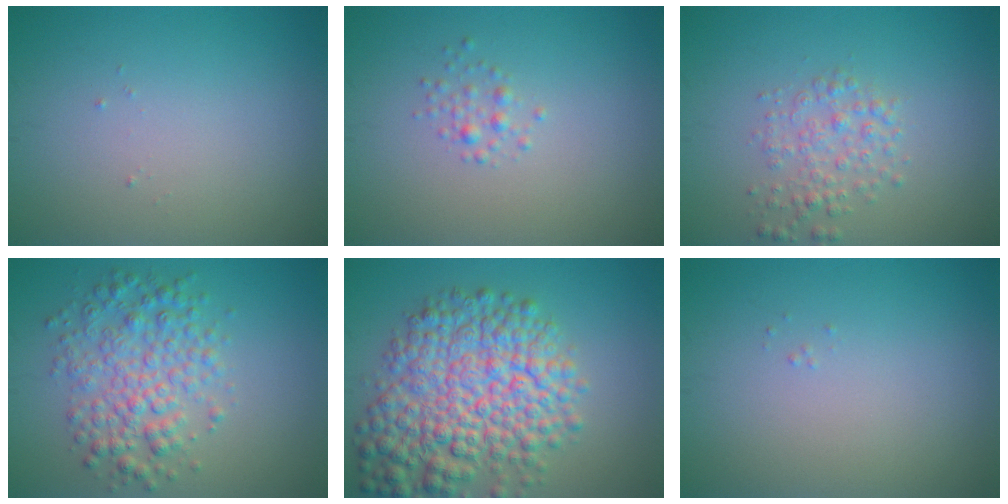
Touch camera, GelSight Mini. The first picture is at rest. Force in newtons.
{"total": 1.2, "press": 1.2, "slide": 0.0}
{"total": 2.5, "press": 2.5, "slide": 0.1}
{"total": 4.9, "press": 4.9, "slide": 0.0}
{"total": 9.7, "press": 9.7, "slide": 0.3}
{"total": 0.0}